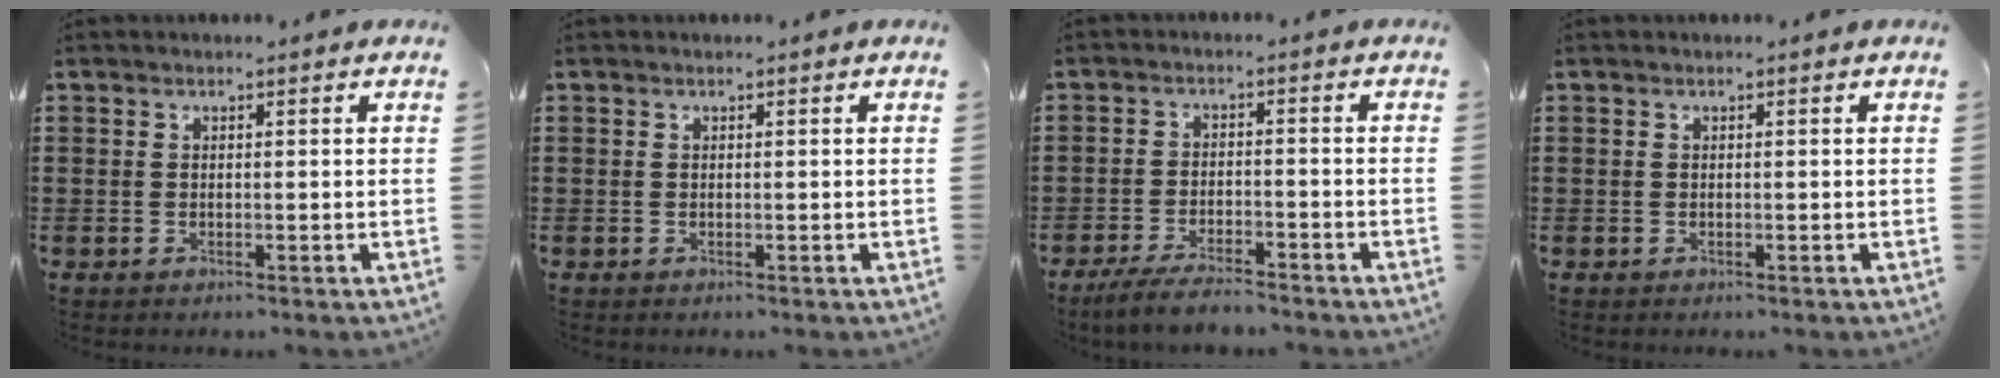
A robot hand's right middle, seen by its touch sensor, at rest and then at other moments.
{"total": 0.0}
{"total": 4.3, "force": [-3.9, 0.4, 1.7], "torque": [-0.041, -0.004, -0.079]}
{"total": 0.0}